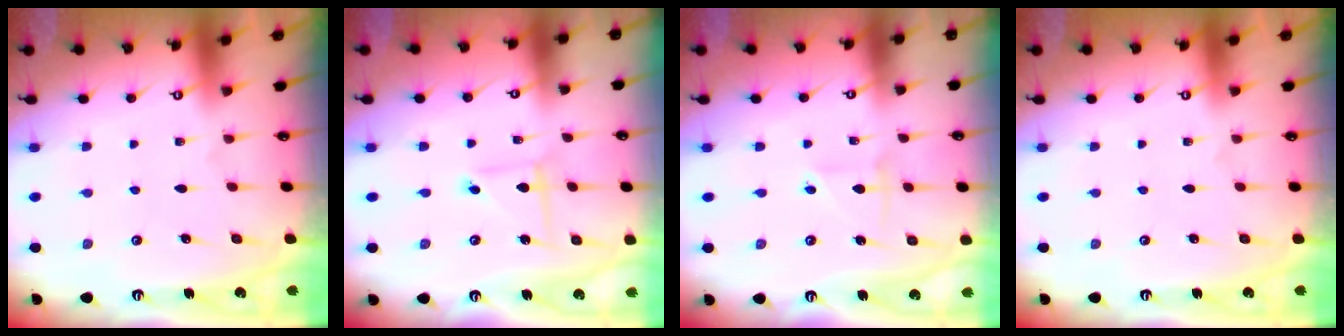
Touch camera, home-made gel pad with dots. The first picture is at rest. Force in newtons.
{"total": 2.4, "press": 2.4, "slide": 0.2}
{"total": 3.3, "press": 3.3, "slide": 0.3}
{"total": 0.0}